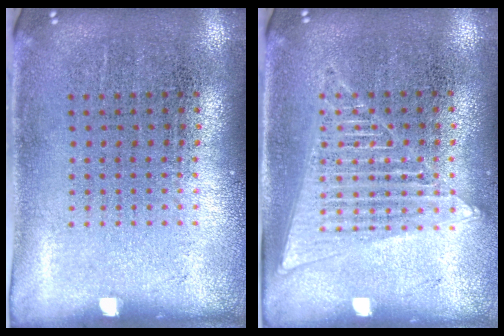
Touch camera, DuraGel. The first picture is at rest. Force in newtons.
{"total": 1.4, "press": 1.4, "slide": 0.3}